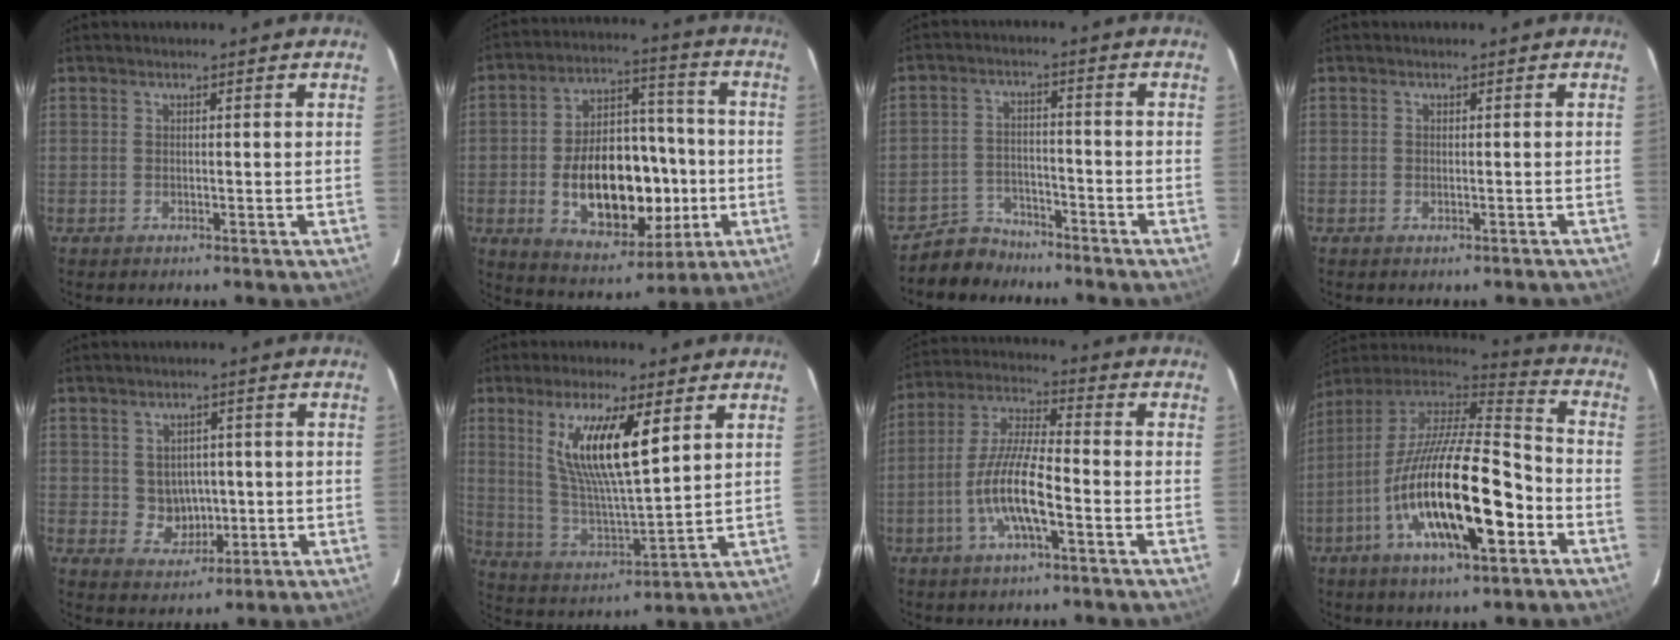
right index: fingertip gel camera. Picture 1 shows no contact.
{"total": 19.6, "force": [-3.9, 11.7, 15.2], "torque": [-0.275, 0.025, -0.039]}
{"total": 6.1, "force": [-5.3, 3.0, -0.1], "torque": [-0.014, 0.015, -0.090]}
{"total": 1.4, "force": [-0.9, 0.9, 0.5], "torque": [-0.010, 0.001, -0.010]}
{"total": 5.3, "force": [0.0, 5.0, 1.8], "torque": [-0.039, 0.011, 0.016]}
{"total": 14.8, "force": [6.2, 3.3, 13.0], "torque": [-0.240, -0.007, 0.126]}
{"total": 10.8, "force": [-4.1, 2.0, 9.8], "torque": [-0.203, 0.001, -0.079]}
{"total": 23.4, "force": [-8.3, 6.8, 20.8], "torque": [-0.374, -0.030, -0.152]}